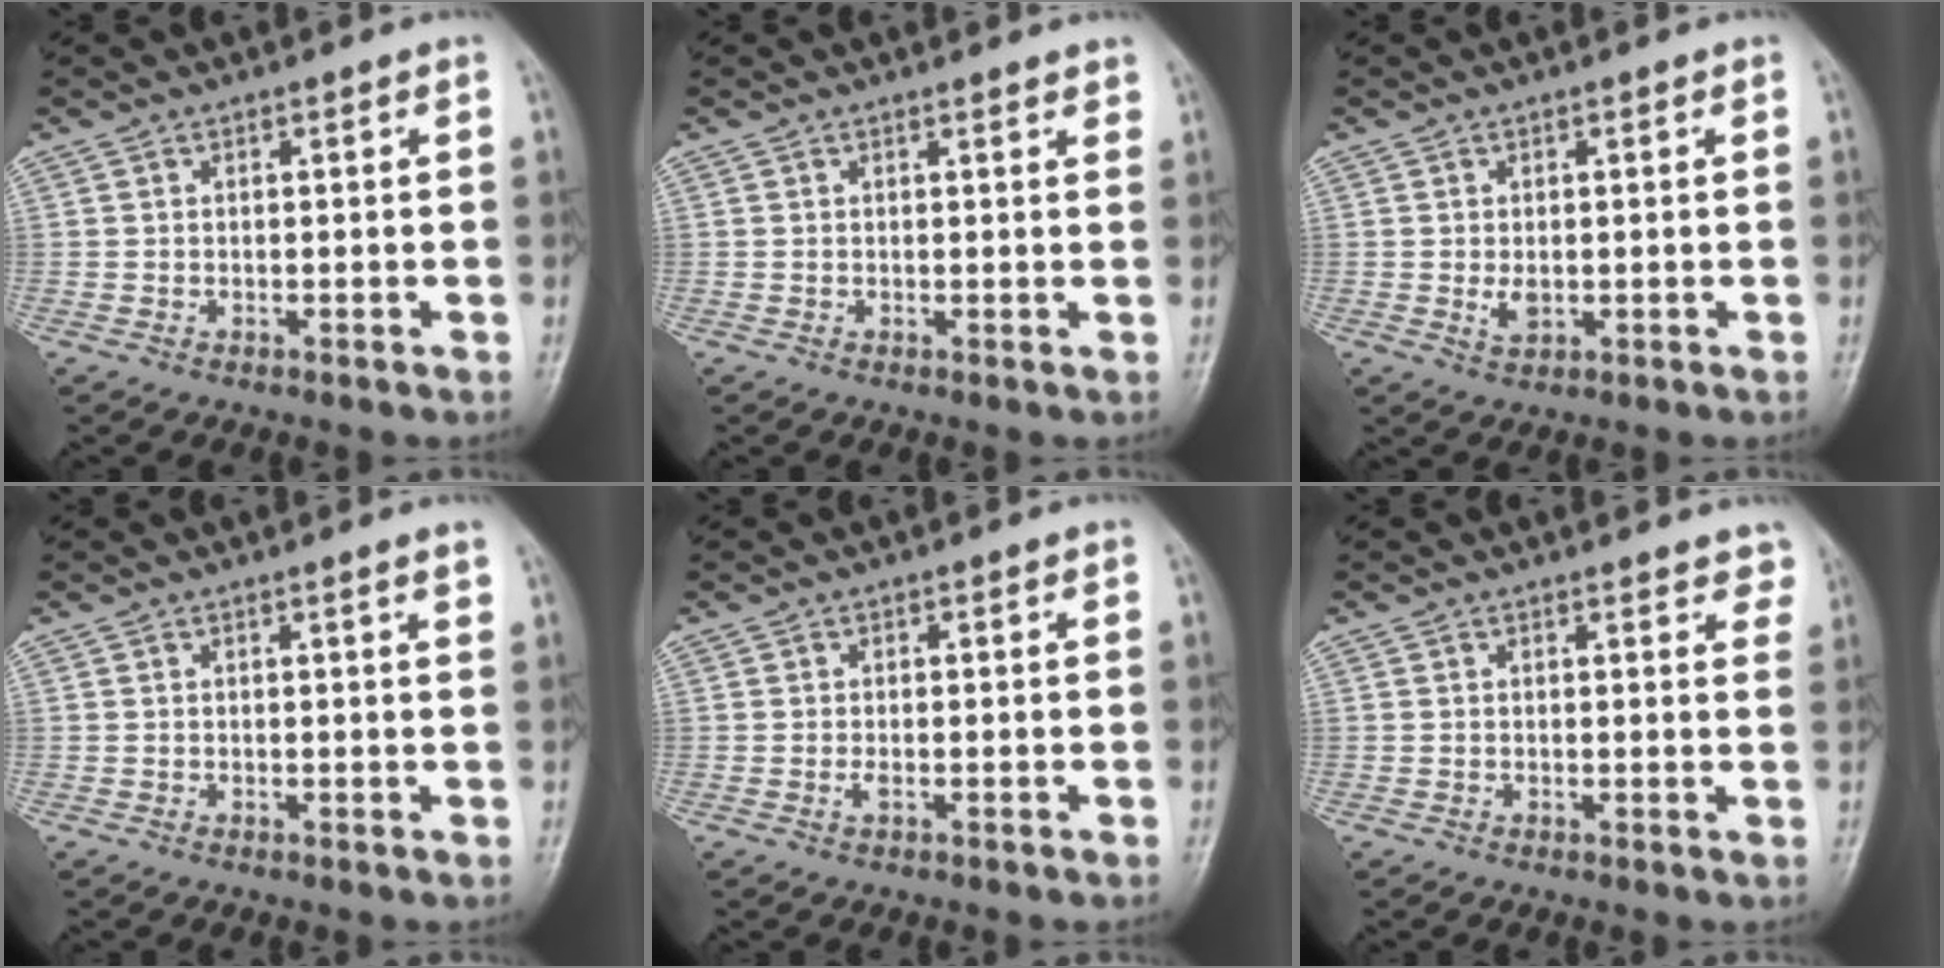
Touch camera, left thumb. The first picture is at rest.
{"total": 1.8, "force": [1.6, 0.6, 0.7], "torque": [-0.001, -0.004, 0.015]}
{"total": 2.7, "force": [-0.1, 1.8, 2.0], "torque": [-0.028, -0.006, 0.002]}
{"total": 1.1, "force": [0.9, -0.1, 0.6], "torque": [-0.007, -0.004, 0.008]}
{"total": 1.1, "force": [-0.1, 0.5, 1.0], "torque": [-0.018, -0.002, -0.005]}
{"total": 3.7, "force": [3.3, 1.6, 0.8], "torque": [0.025, -0.014, 0.020]}